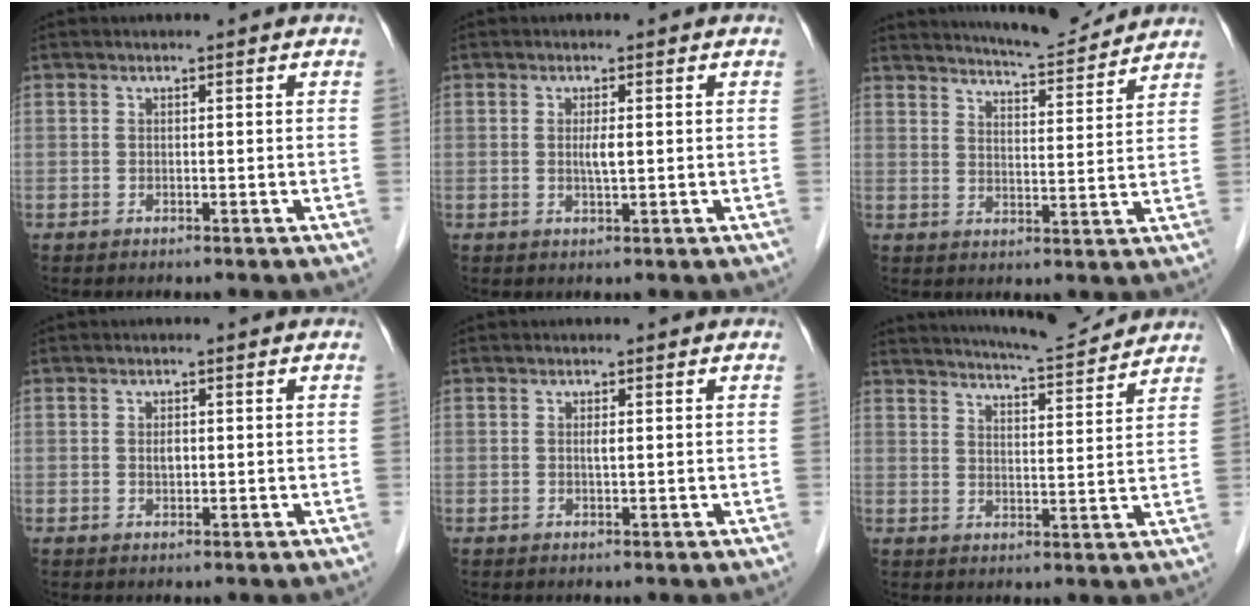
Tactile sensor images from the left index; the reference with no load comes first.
{"total": 1.8, "force": [0.2, 0.2, 1.7], "torque": [-0.036, -0.001, 0.004]}
{"total": 10.8, "force": [10.3, 0.6, 3.1], "torque": [-0.053, 0.001, 0.146]}
{"total": 1.2, "force": [0.1, 0.7, 1.0], "torque": [-0.018, 0.000, 0.003]}
{"total": 0.7, "force": [0.2, 0.1, 0.7], "torque": [-0.015, -0.001, 0.003]}
{"total": 10.9, "force": [10.4, 0.1, 3.2], "torque": [-0.055, 0.003, 0.147]}